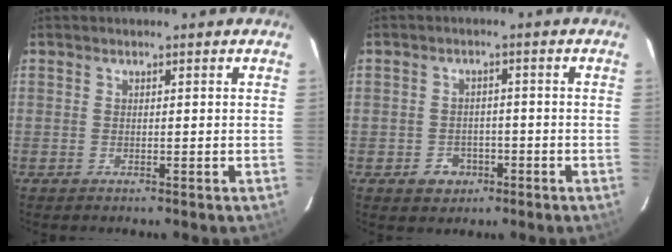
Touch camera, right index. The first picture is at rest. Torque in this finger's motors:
{"motor_torque": [-0.10, 0.24, -0.68, -0.21]}